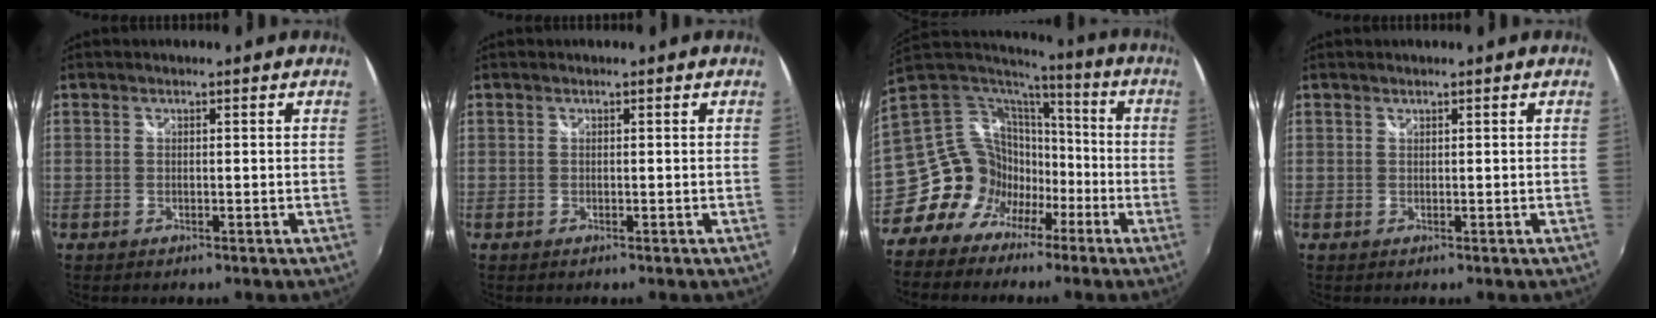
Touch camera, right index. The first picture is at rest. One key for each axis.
{"total": 0.0}
{"total": 15.0, "fx": -7.3, "fy": 12.2, "fz": 4.6, "tx": -0.096, "ty": 0.042, "tz": -0.128}
{"total": 0.0}